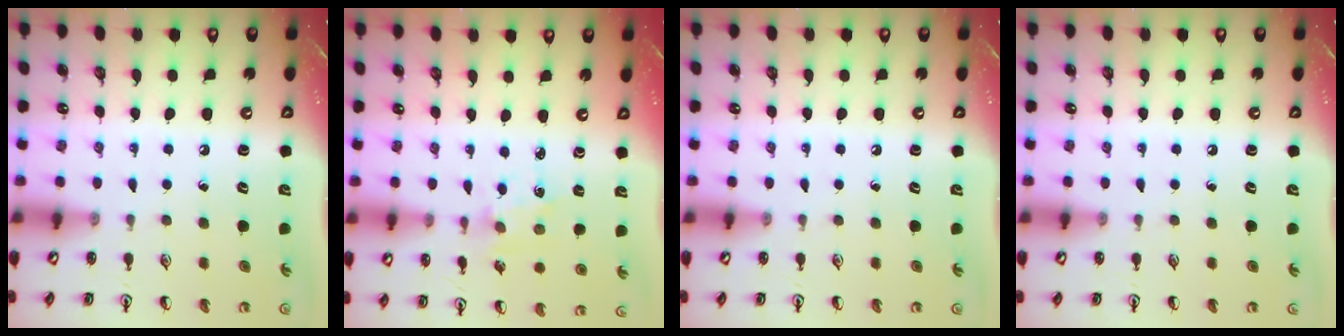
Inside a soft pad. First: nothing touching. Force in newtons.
{"total": 1.7, "press": 1.7, "slide": 0.3}
{"total": 0.0}
{"total": 0.0}